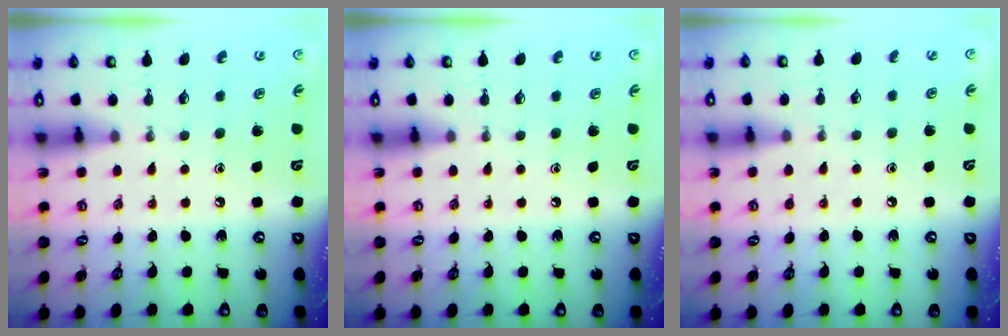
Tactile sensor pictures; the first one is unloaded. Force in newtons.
{"total": 0.0}
{"total": 3.4, "press": 3.4, "slide": 0.5}